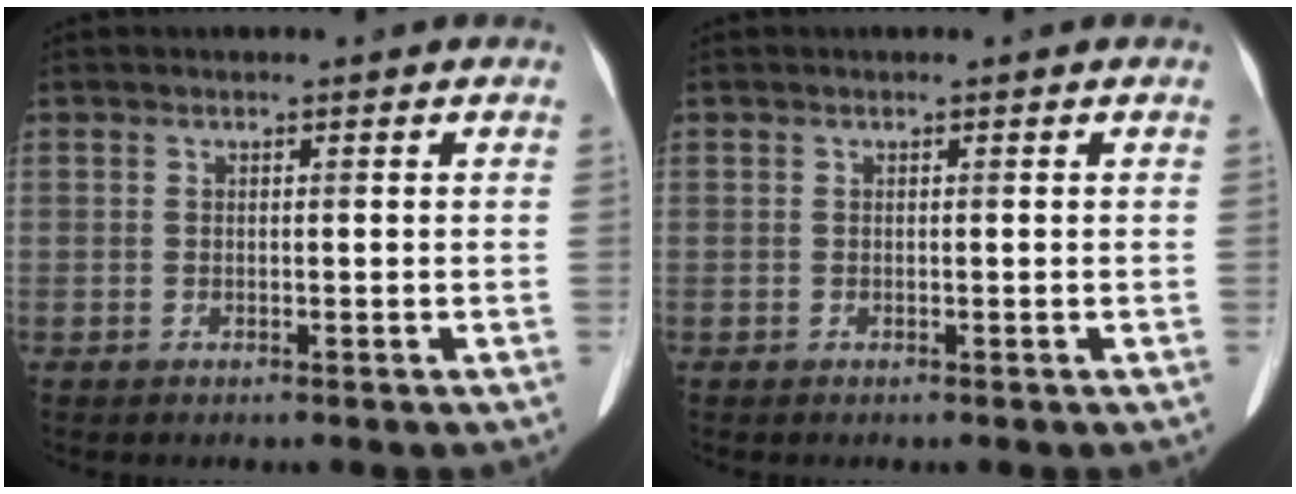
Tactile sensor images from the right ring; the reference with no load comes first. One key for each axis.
{"total": 0.0}